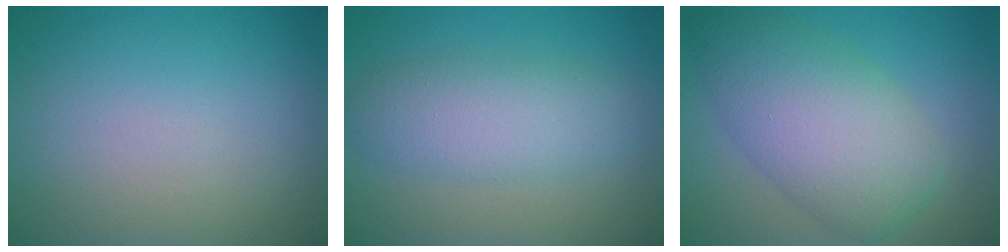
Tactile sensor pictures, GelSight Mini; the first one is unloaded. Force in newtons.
{"total": 4.8, "press": 4.8, "slide": 0.2}
{"total": 7.8, "press": 7.7, "slide": 0.3}